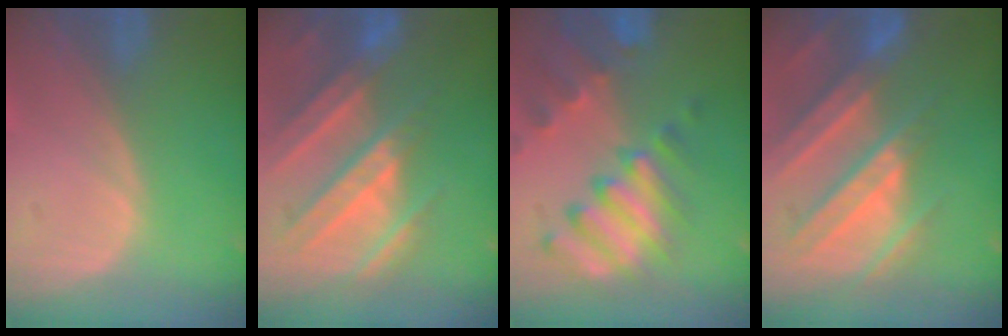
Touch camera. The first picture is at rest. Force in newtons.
{"total": 10.2, "press": 9.5, "slide": 3.8}
{"total": 10.1, "press": 8.8, "slide": 4.8}
{"total": 11.1, "press": 9.8, "slide": 5.2}